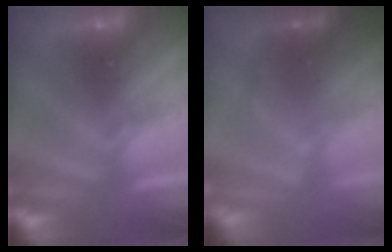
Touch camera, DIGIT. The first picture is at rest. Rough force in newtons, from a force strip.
{"total": 2.0}